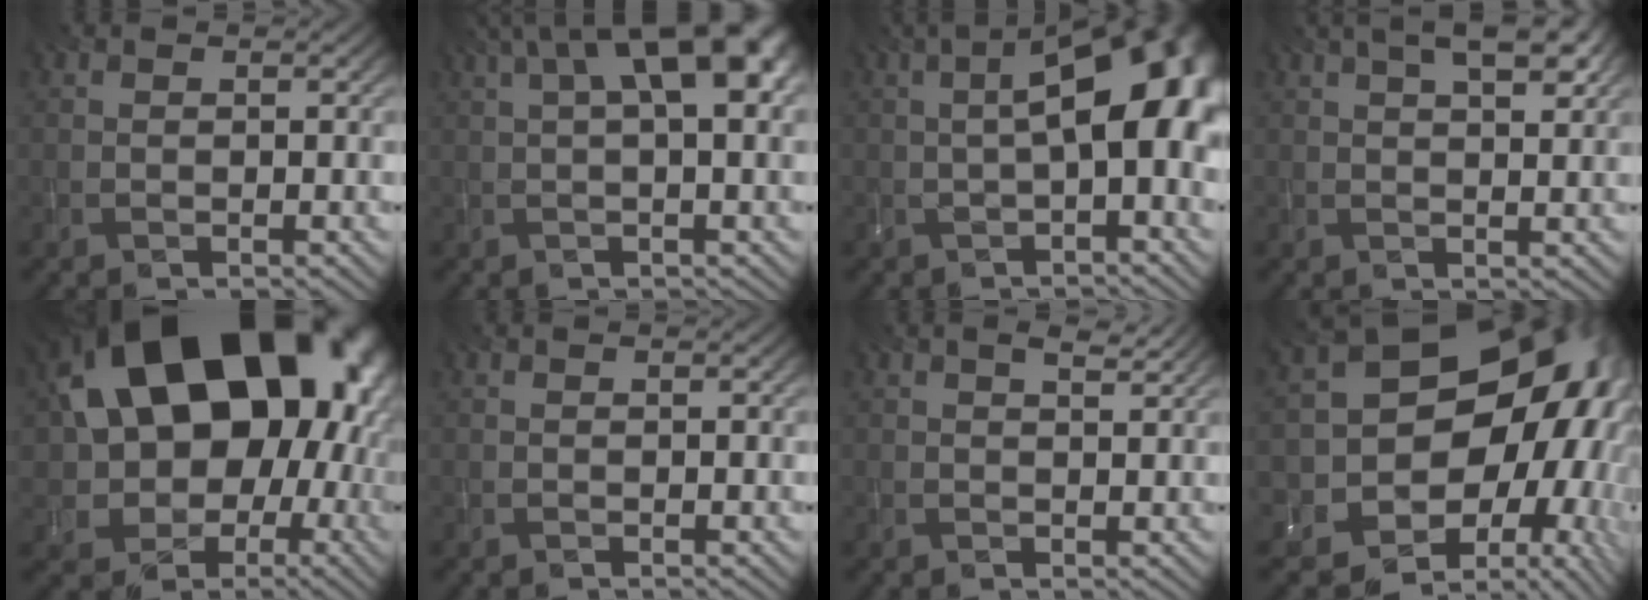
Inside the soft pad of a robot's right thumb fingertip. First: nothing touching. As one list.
[{"total": 11.3, "force": [3.8, 3.9, 9.9], "torque": [-0.147, 0.026, 0.048]}, {"total": 10.5, "force": [0.3, 4.2, 9.6], "torque": [-0.152, 0.012, 0.006]}, {"total": 6.6, "force": [3.2, 2.4, 5.2], "torque": [-0.079, 0.014, 0.046]}, {"total": 22.8, "force": [4.8, 17.2, 14.2], "torque": [-0.237, -0.012, 0.096]}, {"total": 0.0}, {"total": 2.0, "force": [1.3, 0.6, 1.4], "torque": [-0.026, -0.003, 0.022]}, {"total": 21.2, "force": [-1.2, 16.7, 13.1], "torque": [-0.188, -0.040, 0.003]}]